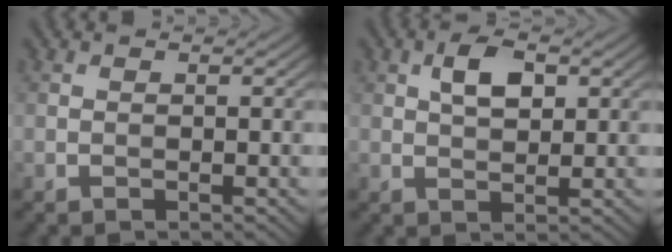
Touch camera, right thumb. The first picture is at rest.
{"total": 4.1, "force": [1.4, 2.1, 3.2], "torque": [-0.063, 0.006, 0.024]}